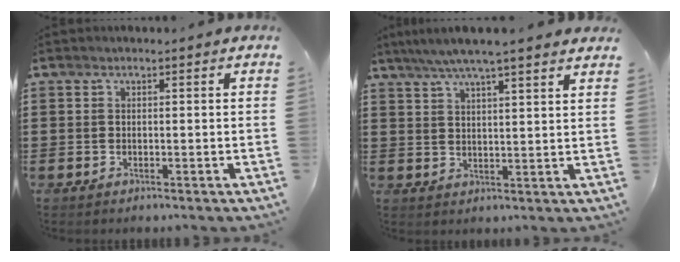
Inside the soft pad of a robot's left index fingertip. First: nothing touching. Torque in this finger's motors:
{"motor_torque": [2.14, 0.00, 0.51, 0.21]}